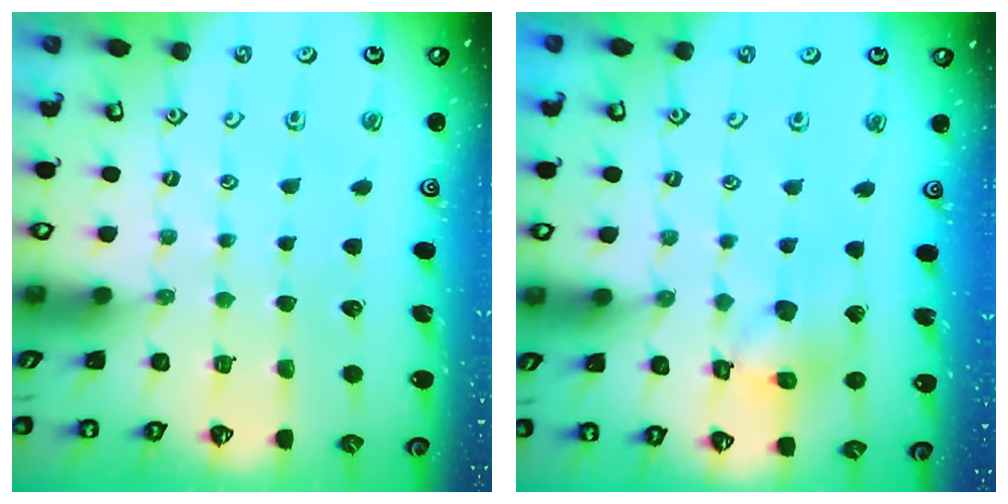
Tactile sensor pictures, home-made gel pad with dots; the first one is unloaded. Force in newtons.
{"total": 12.5, "press": 12.4, "slide": 1.7}